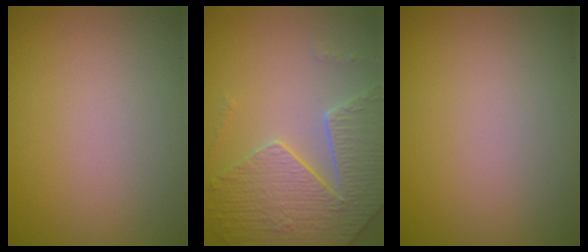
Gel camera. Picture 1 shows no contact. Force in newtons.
{"total": 5.7, "press": 4.8, "slide": 2.9}
{"total": 0.0}